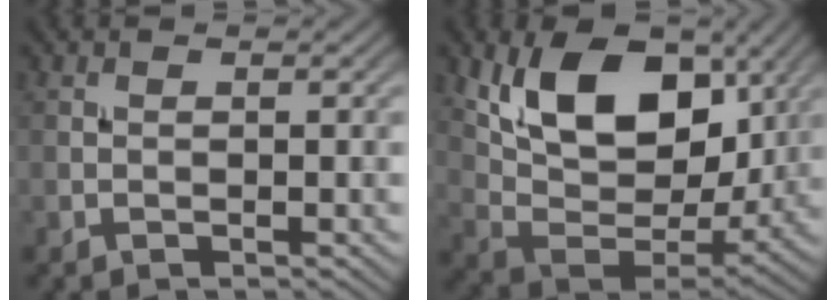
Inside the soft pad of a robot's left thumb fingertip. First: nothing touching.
{"total": 14.9, "force": [5.7, 9.2, 10.3], "torque": [-0.180, -0.014, 0.108]}